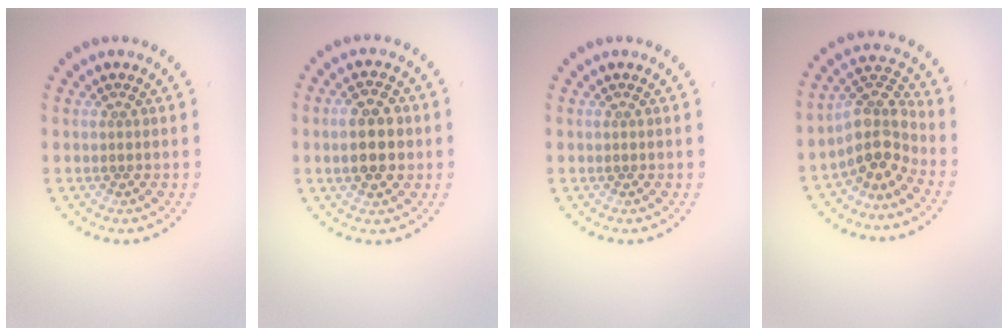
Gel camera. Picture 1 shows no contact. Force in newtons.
{"total": 5.2, "press": 5.2, "slide": 0.2}
{"total": 0.0}
{"total": 4.0, "press": 3.1, "slide": 2.5}